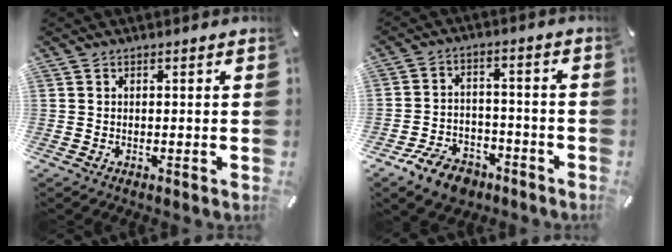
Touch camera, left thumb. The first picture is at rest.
{"total": 9.1, "force": [-6.5, 5.3, 3.5], "torque": [-0.057, 0.047, -0.117]}